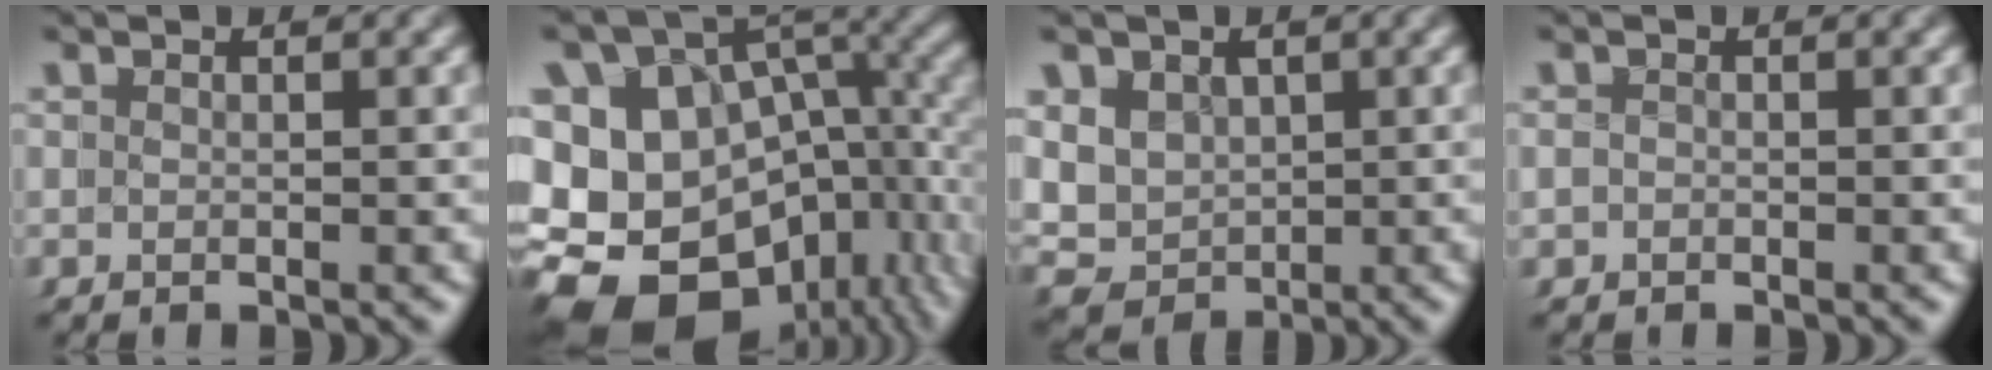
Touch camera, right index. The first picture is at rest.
{"total": 21.4, "force": [-4.8, 17.1, 12.1], "torque": [-0.243, -0.075, -0.066]}
{"total": 6.4, "force": [0.5, 6.0, 2.1], "torque": [-0.068, -0.037, 0.019]}
{"total": 1.1, "force": [-0.4, -0.3, -1.0], "torque": [0.018, -0.009, -0.006]}